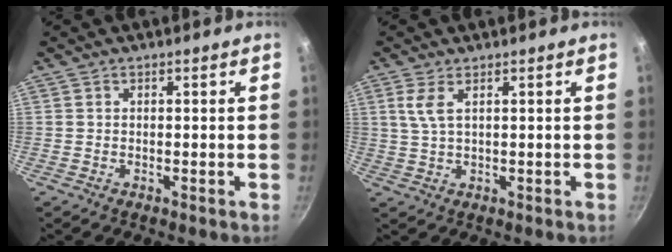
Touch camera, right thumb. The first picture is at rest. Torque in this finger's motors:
{"motor_torque": [-0.43, -0.08, 0.47, 0.35, 0.00]}